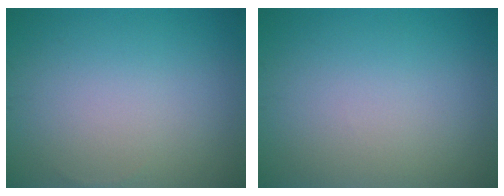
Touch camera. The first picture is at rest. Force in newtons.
{"total": 0.0}